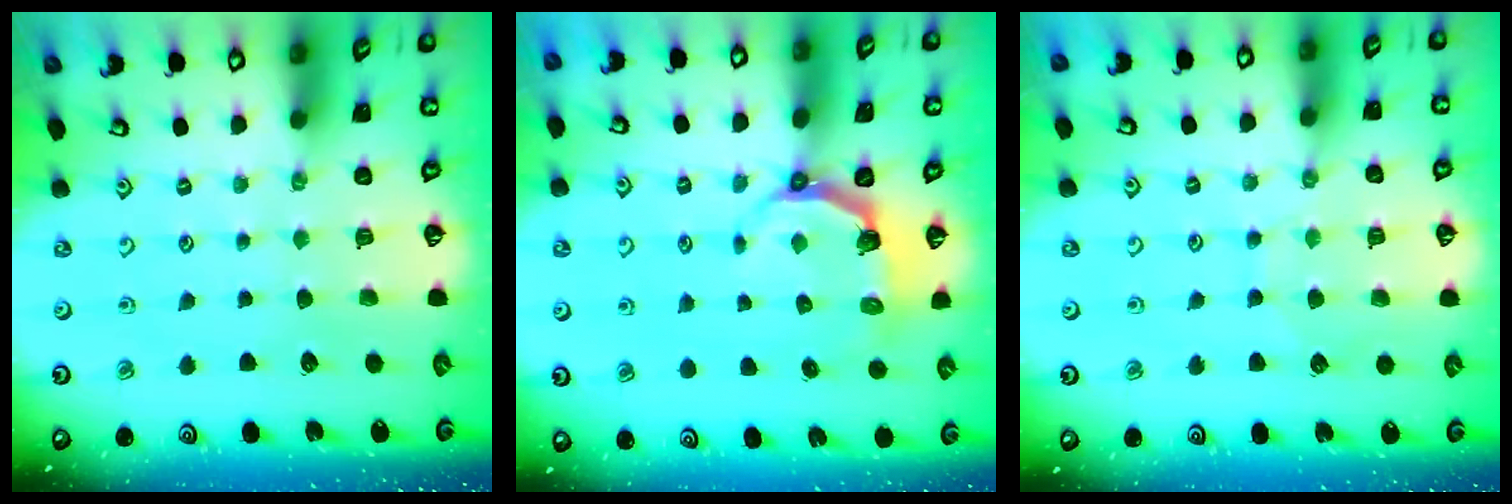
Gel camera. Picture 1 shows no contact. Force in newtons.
{"total": 4.3, "press": 2.8, "slide": 3.3}
{"total": 7.1, "press": 7.0, "slide": 0.5}